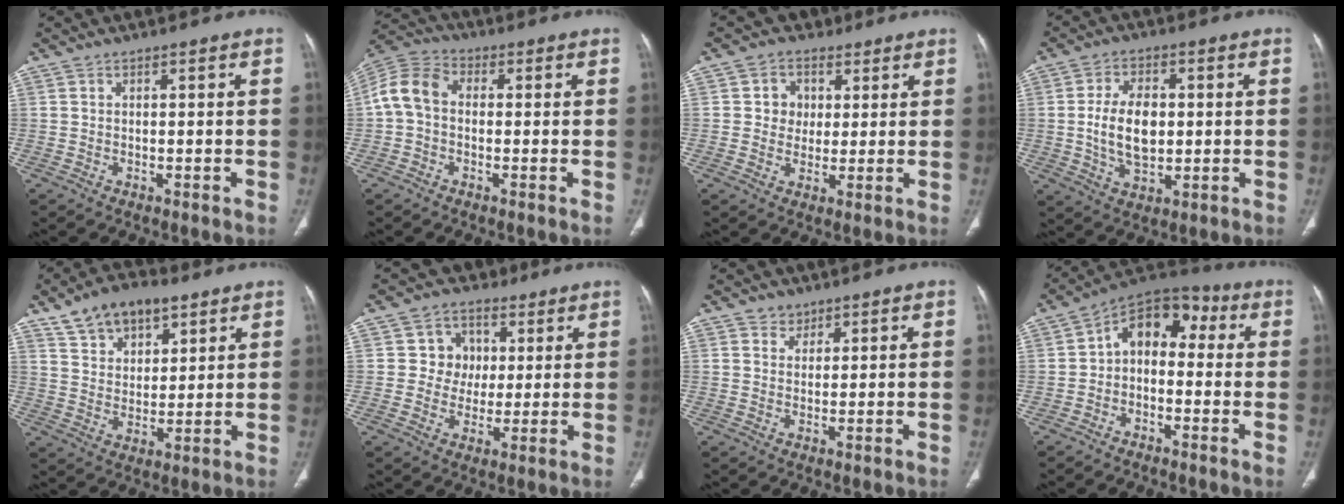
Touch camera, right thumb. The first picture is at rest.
{"total": 8.9, "force": [0.0, 6.5, 6.0], "torque": [-0.116, 0.027, -0.014]}
{"total": 6.5, "force": [2.0, 5.8, 1.9], "torque": [0.000, 0.001, 0.032]}
{"total": 9.6, "force": [0.2, 5.8, 7.6], "torque": [-0.125, 0.000, 0.009]}
{"total": 12.2, "force": [7.6, 7.0, 6.5], "torque": [-0.078, -0.025, 0.134]}
{"total": 9.5, "force": [3.2, 8.8, 1.2], "torque": [0.024, 0.004, 0.049]}
{"total": 2.5, "force": [1.7, 1.8, 0.2], "torque": [0.016, -0.010, 0.022]}
{"total": 10.0, "force": [0.2, 6.9, 7.2], "torque": [-0.075, 0.044, -0.020]}